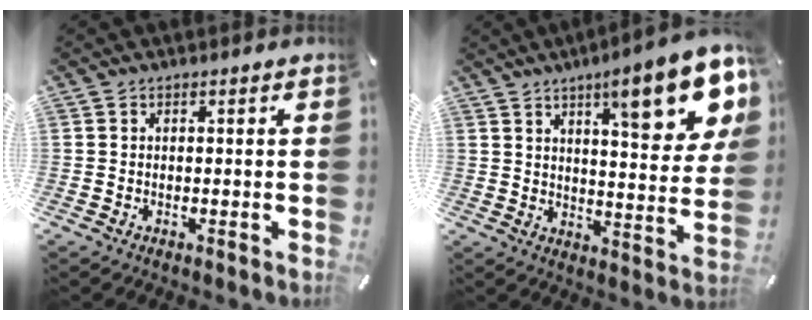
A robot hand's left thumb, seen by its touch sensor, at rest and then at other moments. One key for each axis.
{"total": 18.0, "fx": 10.0, "fy": 5.1, "fz": 14.1, "tx": -0.187, "ty": -0.058, "tz": 0.150}